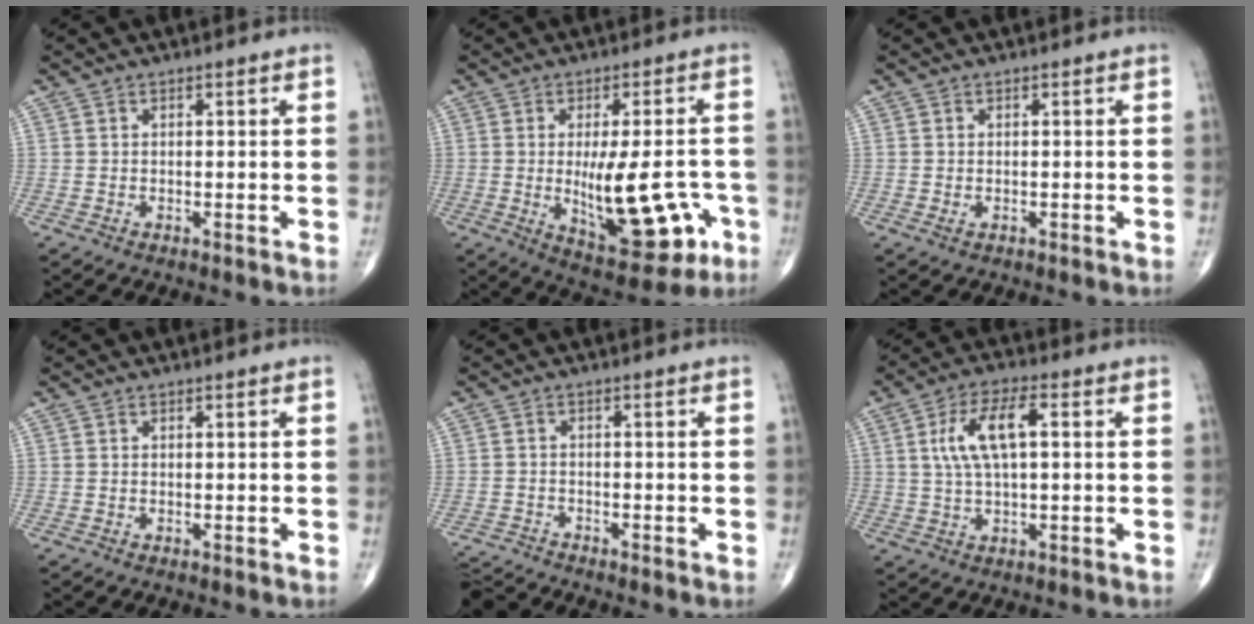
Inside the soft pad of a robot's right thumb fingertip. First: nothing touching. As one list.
[{"total": 16.4, "force": [-3.6, 6.6, 14.5], "torque": [-0.188, 0.001, -0.034]}, {"total": 0.8, "force": [-0.2, 0.5, 0.5], "torque": [-0.014, 0.002, -0.001]}, {"total": 0.0}, {"total": 4.7, "force": [-4.7, -0.4, -0.4], "torque": [-0.012, 0.006, -0.090]}, {"total": 9.3, "force": [1.7, 3.5, 8.5], "torque": [-0.171, 0.018, 0.030]}]